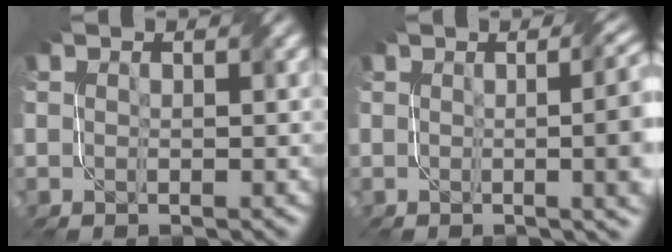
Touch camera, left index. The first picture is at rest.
{"total": 9.7, "force": [0.4, 4.3, 8.6], "torque": [-0.042, 0.017, 0.000]}